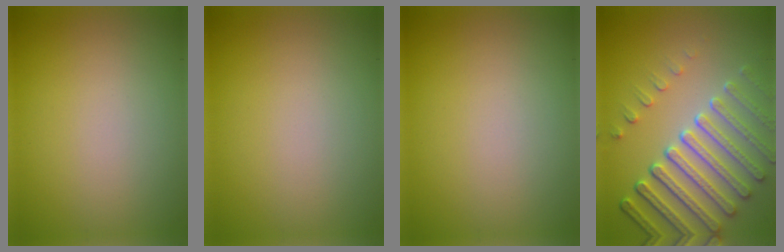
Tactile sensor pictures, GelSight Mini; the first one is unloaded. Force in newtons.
{"total": 0.0}
{"total": 0.0}
{"total": 7.1, "press": 5.4, "slide": 4.6}